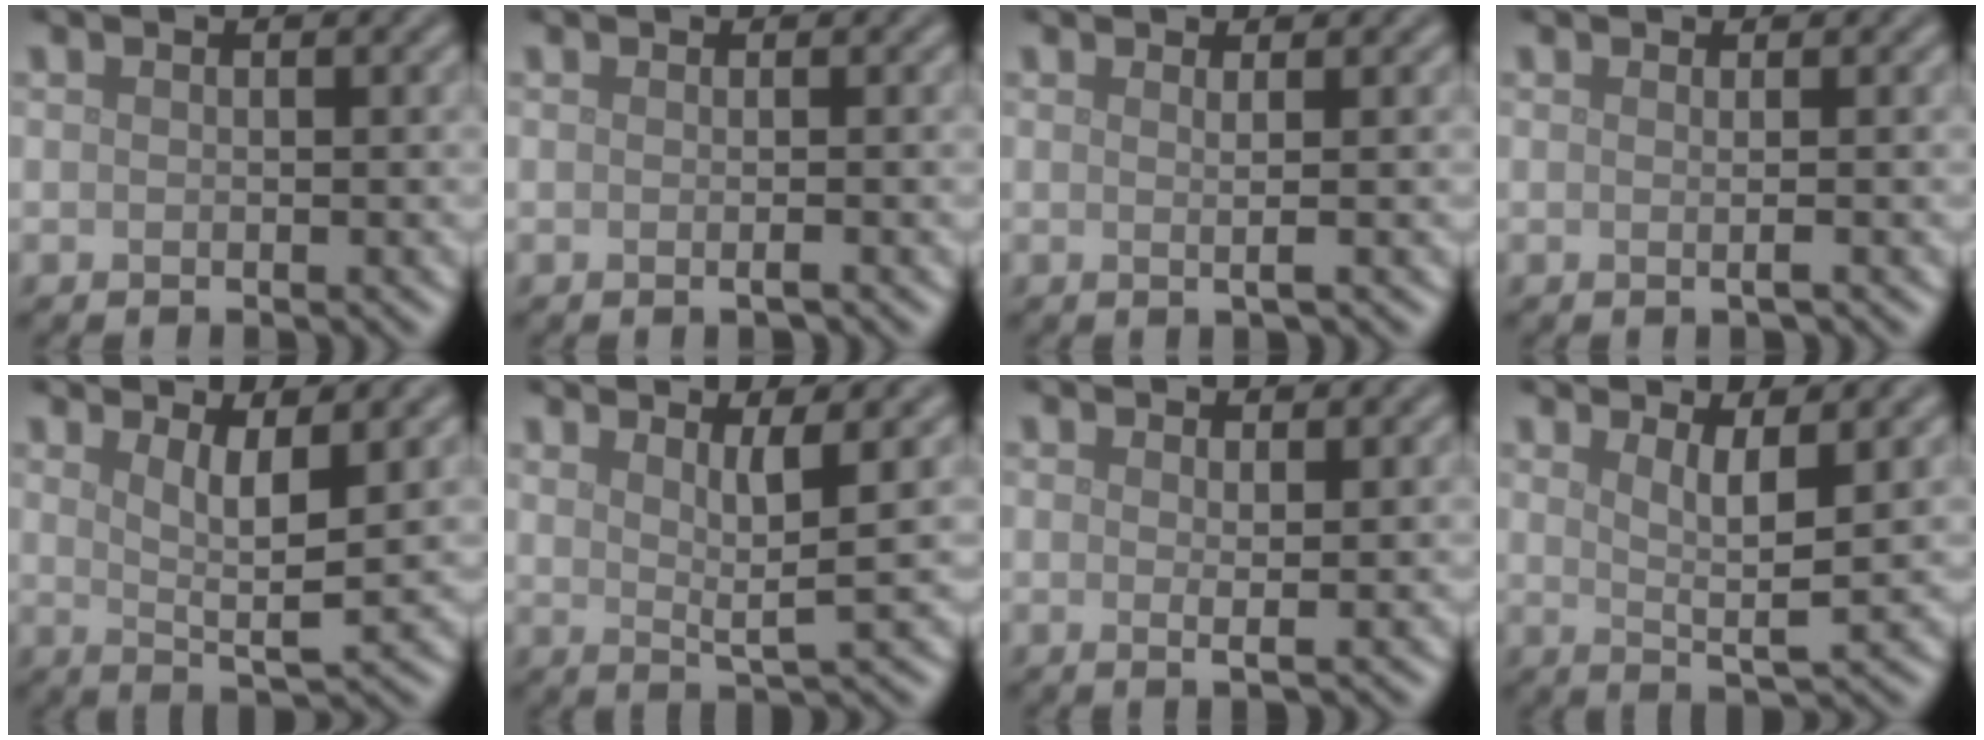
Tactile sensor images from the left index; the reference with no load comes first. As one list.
[{"total": 0.9, "force": [-0.1, 0.3, 0.9], "torque": [-0.010, -0.001, -0.005]}, {"total": 1.4, "force": [0.4, 0.4, 1.3], "torque": [-0.021, 0.000, -0.004]}, {"total": 1.2, "force": [0.1, 0.4, 1.2], "torque": [-0.014, 0.002, -0.007]}, {"total": 3.9, "force": [1.5, 0.9, 3.5], "torque": [-0.064, -0.011, 0.029]}, {"total": 3.1, "force": [1.5, 0.5, 2.6], "torque": [-0.041, -0.008, 0.027]}, {"total": 1.3, "force": [0.4, 0.2, 1.2], "torque": [-0.018, -0.004, 0.003]}, {"total": 3.6, "force": [1.3, 0.7, 3.2], "torque": [-0.057, -0.010, 0.025]}]